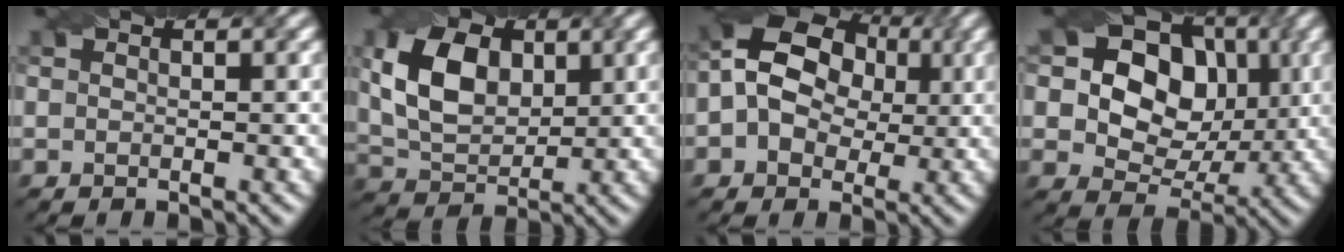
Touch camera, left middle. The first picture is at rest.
{"total": 7.0, "force": [1.7, 4.7, 4.9], "torque": [-0.105, 0.006, 0.035]}
{"total": 11.2, "force": [2.0, 8.8, 6.6], "torque": [-0.122, 0.049, 0.006]}
{"total": 10.9, "force": [2.4, 8.6, 6.2], "torque": [-0.090, 0.026, 0.024]}